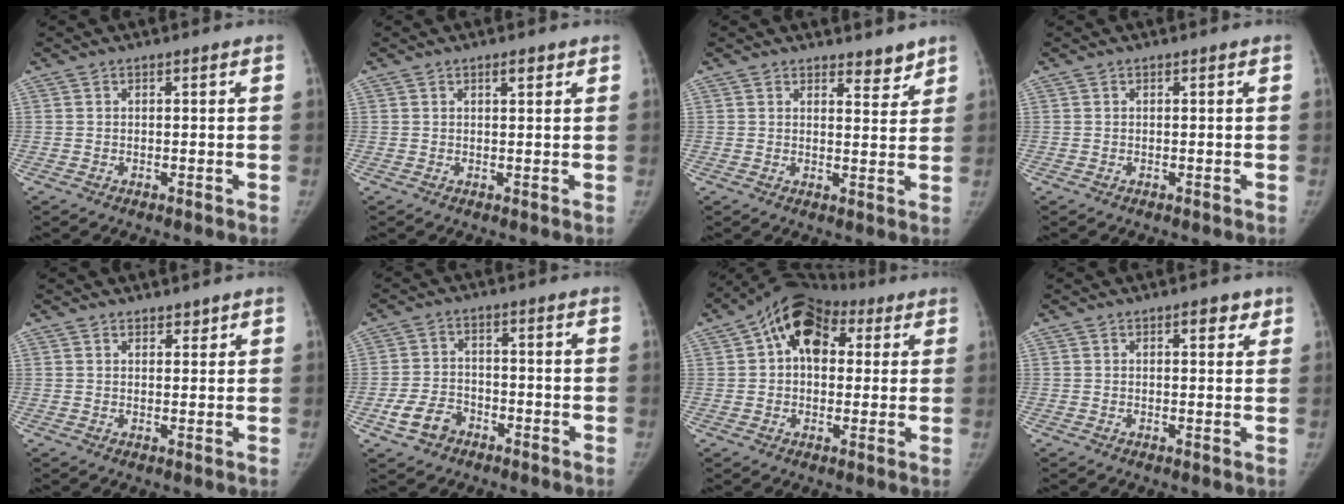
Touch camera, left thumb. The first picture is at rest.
{"total": 1.7, "force": [1.0, 0.6, 1.2], "torque": [-0.013, -0.004, 0.015]}
{"total": 3.4, "force": [2.9, 1.4, 1.1], "torque": [0.003, -0.023, 0.041]}
{"total": 0.0}
{"total": 1.8, "force": [1.6, 0.8, 0.3], "torque": [0.008, -0.011, 0.022]}
{"total": 6.0, "force": [-3.3, 4.3, 2.6], "torque": [-0.046, 0.024, -0.056]}
{"total": 13.1, "force": [4.1, 8.9, 8.7], "torque": [-0.105, 0.024, 0.055]}
{"total": 3.1, "force": [1.8, 1.4, 2.1], "torque": [-0.012, -0.006, 0.021]}